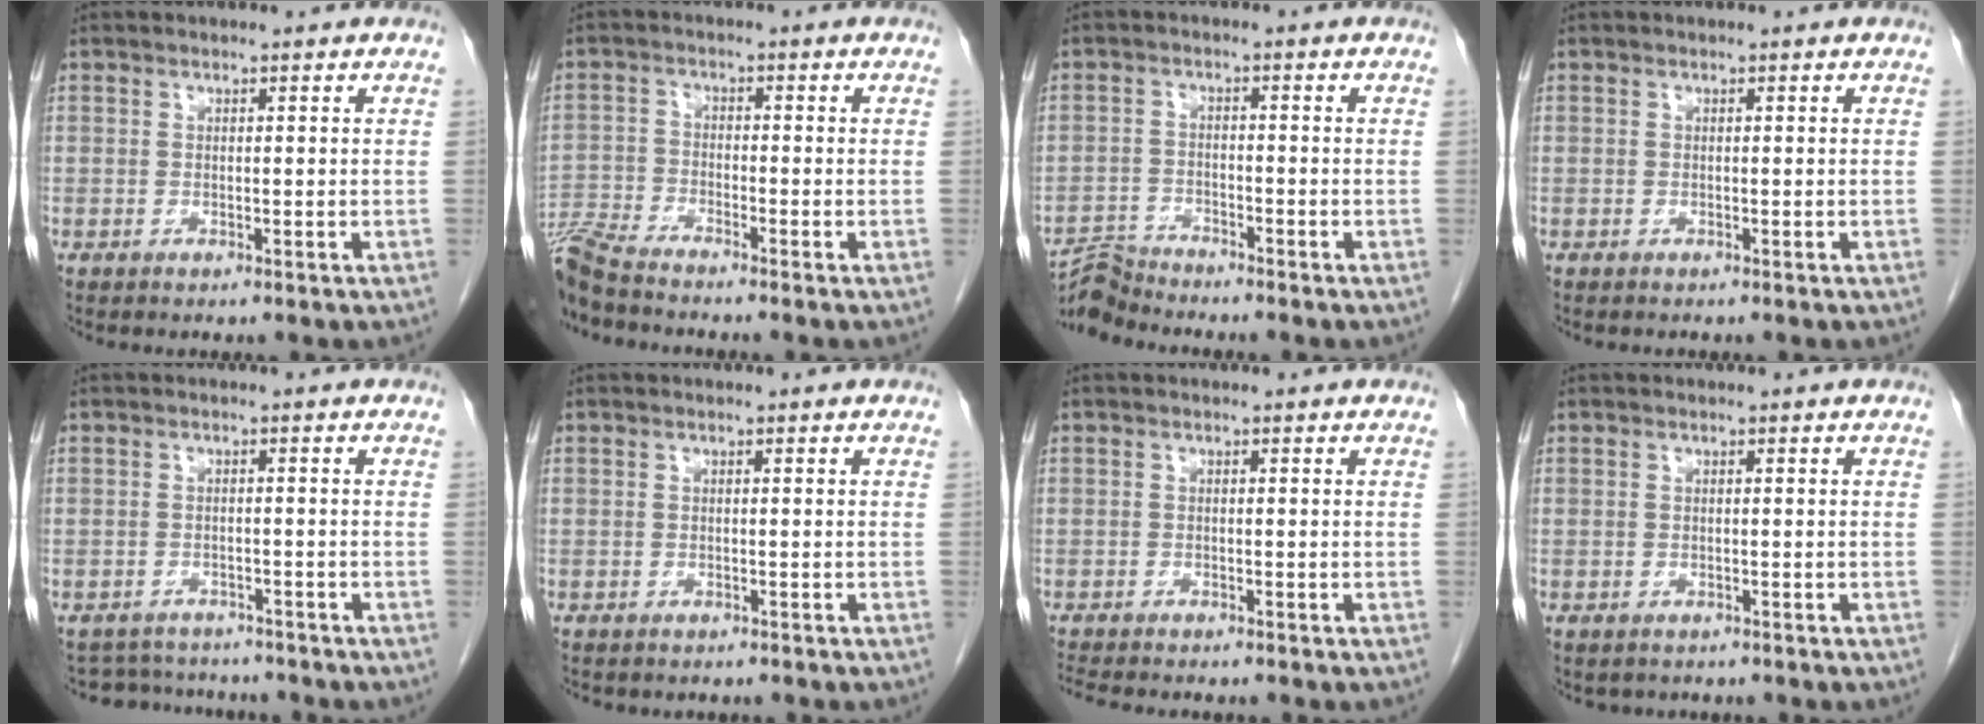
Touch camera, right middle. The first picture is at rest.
{"total": 7.7, "force": [-7.3, -0.2, 2.5], "torque": [-0.049, -0.017, -0.139]}
{"total": 4.4, "force": [-4.3, -0.9, -0.8], "torque": [0.011, -0.011, -0.080]}
{"total": 0.0}
{"total": 5.8, "force": [-5.6, 1.7, 0.1], "torque": [-0.001, 0.011, -0.075]}
{"total": 1.6, "force": [-1.4, 0.7, 0.3], "torque": [-0.017, -0.002, -0.017]}
{"total": 5.9, "force": [-5.2, 1.1, 2.5], "torque": [-0.038, -0.012, -0.080]}
{"total": 1.2, "force": [-1.0, 0.8, 0.1], "torque": [-0.009, -0.001, -0.011]}